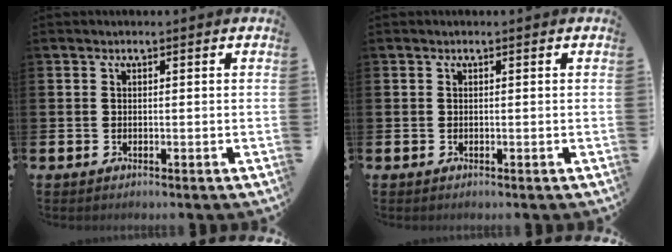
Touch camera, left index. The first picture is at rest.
{"total": 0.0}